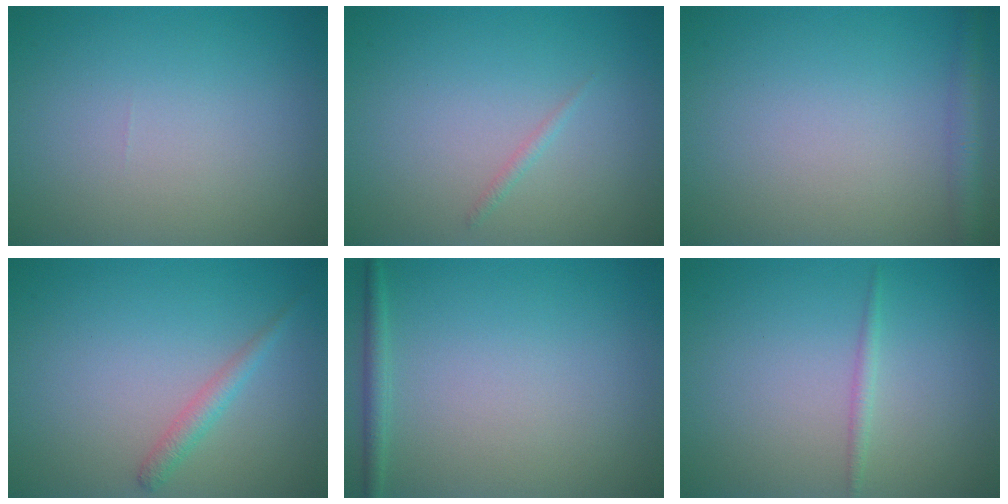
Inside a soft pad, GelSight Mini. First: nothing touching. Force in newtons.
{"total": 0.6, "press": 0.6, "slide": 0.0}
{"total": 2.1, "press": 2.1, "slide": 0.1}
{"total": 1.6, "press": 1.6, "slide": 0.0}
{"total": 1.3, "press": 1.3, "slide": 0.1}
{"total": 0.9, "press": 0.9, "slide": 0.1}